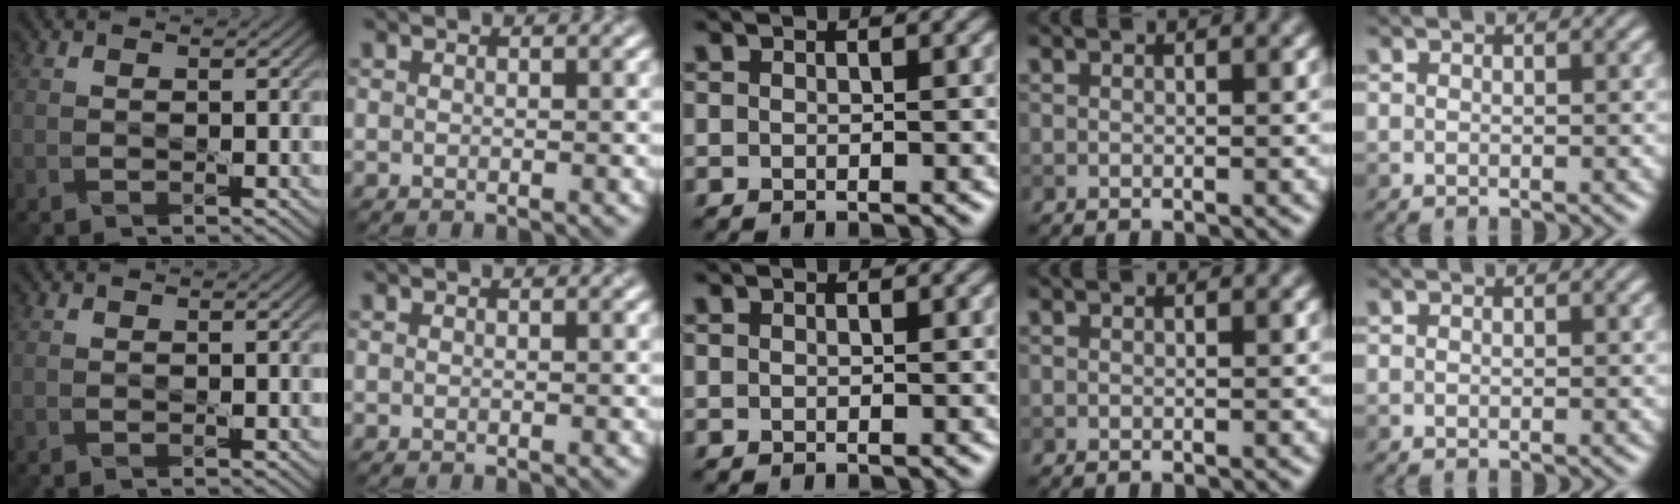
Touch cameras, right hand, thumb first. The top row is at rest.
{}